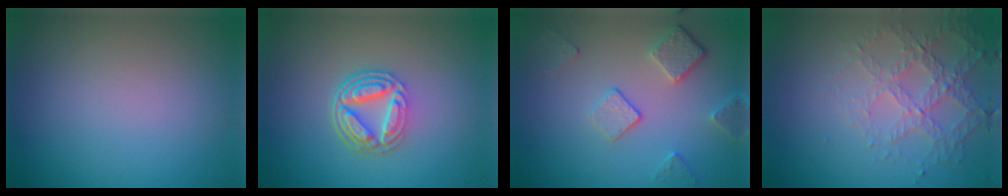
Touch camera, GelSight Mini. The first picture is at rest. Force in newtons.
{"total": 5.2, "press": 3.8, "slide": 3.6}
{"total": 3.5, "press": 2.9, "slide": 2.0}
{"total": 4.3, "press": 3.2, "slide": 2.9}